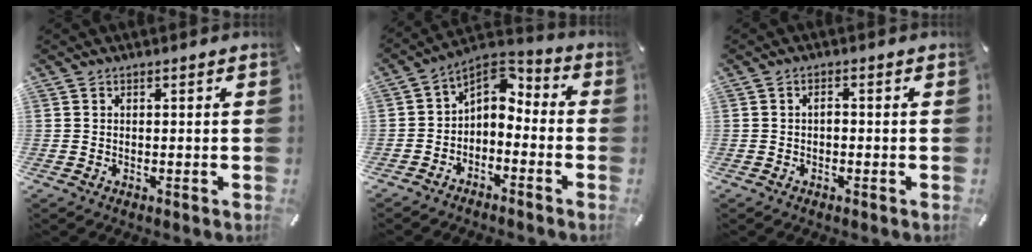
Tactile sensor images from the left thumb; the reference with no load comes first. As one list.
[{"total": 5.3, "force": [-0.8, 4.4, 2.8], "torque": [-0.043, 0.008, -0.018]}, {"total": 1.5, "force": [-0.3, 0.8, 1.2], "torque": [-0.023, 0.004, -0.008]}]